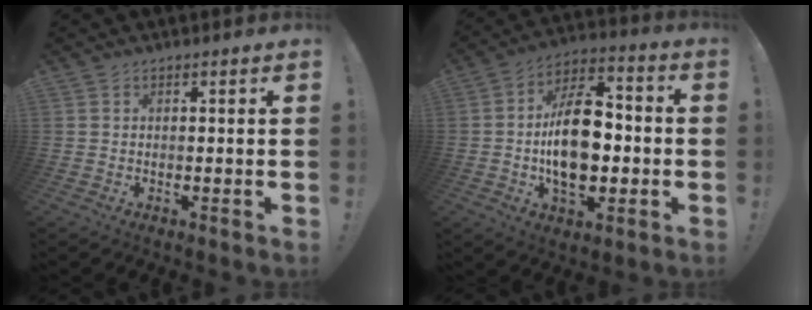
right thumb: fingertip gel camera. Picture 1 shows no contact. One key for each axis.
{"total": 19.1, "fx": -2.4, "fy": 11.2, "fz": 15.3, "tx": -0.276, "ty": 0.013, "tz": -0.040}